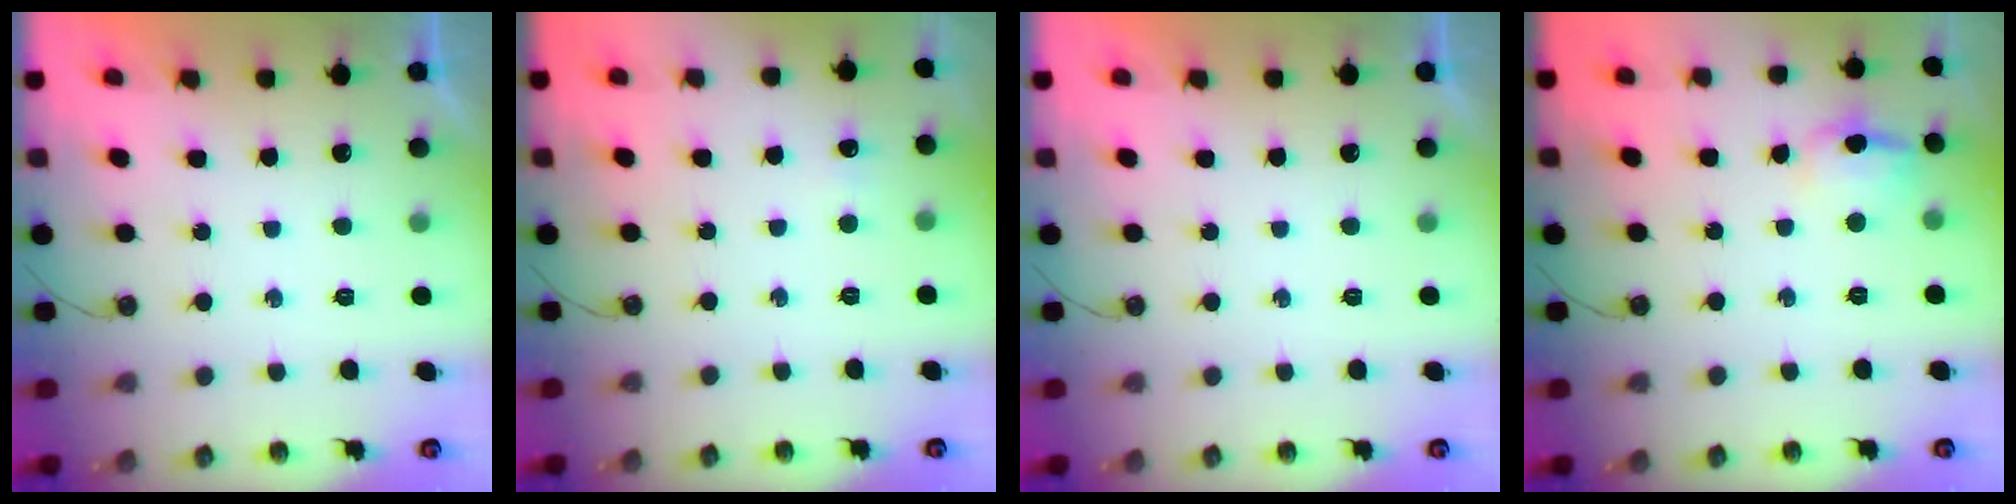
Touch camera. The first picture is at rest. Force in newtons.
{"total": 3.2, "press": 3.2, "slide": 0.4}
{"total": 0.0}
{"total": 9.3, "press": 9.2, "slide": 1.4}